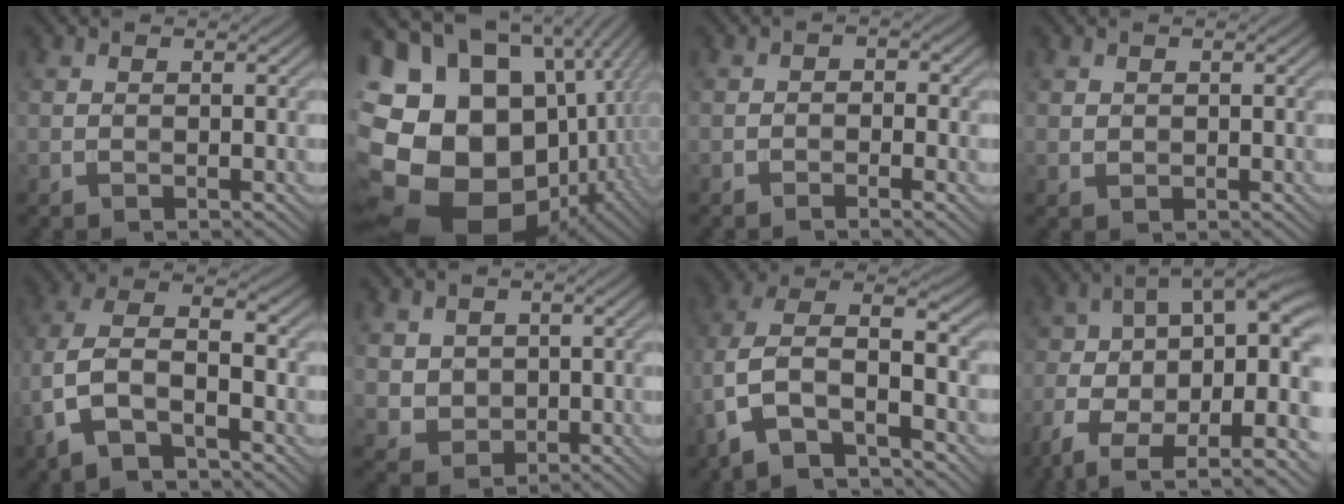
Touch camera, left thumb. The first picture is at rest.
{"total": 22.7, "force": [-3.5, 17.3, 14.2], "torque": [-0.305, -0.032, -0.046]}
{"total": 2.1, "force": [-1.1, 0.7, 1.5], "torque": [-0.023, 0.003, -0.023]}
{"total": 0.9, "force": [0.4, 0.8, 0.3], "torque": [-0.009, -0.003, 0.012]}
{"total": 9.5, "force": [-3.5, 4.8, 7.4], "torque": [-0.169, 0.007, -0.078]}
{"total": 3.6, "force": [1.1, 3.2, 1.3], "torque": [-0.054, -0.015, 0.021]}
{"total": 10.8, "force": [-4.1, 5.2, 8.5], "torque": [-0.186, 0.004, -0.084]}
{"total": 14.3, "force": [-3.3, 8.5, 11.1], "torque": [-0.217, -0.013, -0.045]}